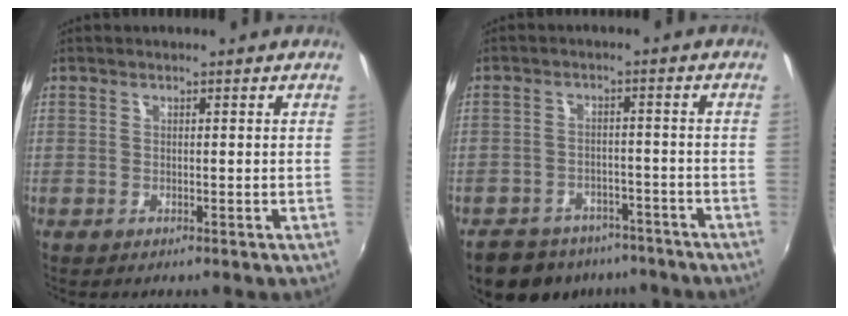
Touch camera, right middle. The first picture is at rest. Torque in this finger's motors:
{"motor_torque": [0.03, -0.40, 0.08, 0.01]}